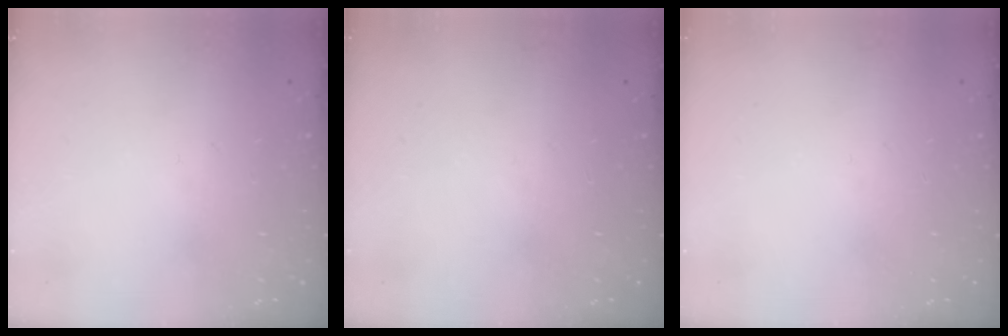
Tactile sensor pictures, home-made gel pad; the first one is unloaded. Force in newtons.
{"total": 0.0}
{"total": 0.0}